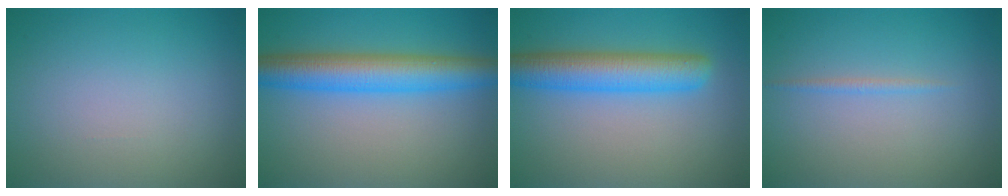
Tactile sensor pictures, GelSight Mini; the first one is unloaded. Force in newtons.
{"total": 6.7, "press": 6.7, "slide": 0.1}
{"total": 6.1, "press": 6.1, "slide": 0.1}
{"total": 0.7, "press": 0.7, "slide": 0.1}